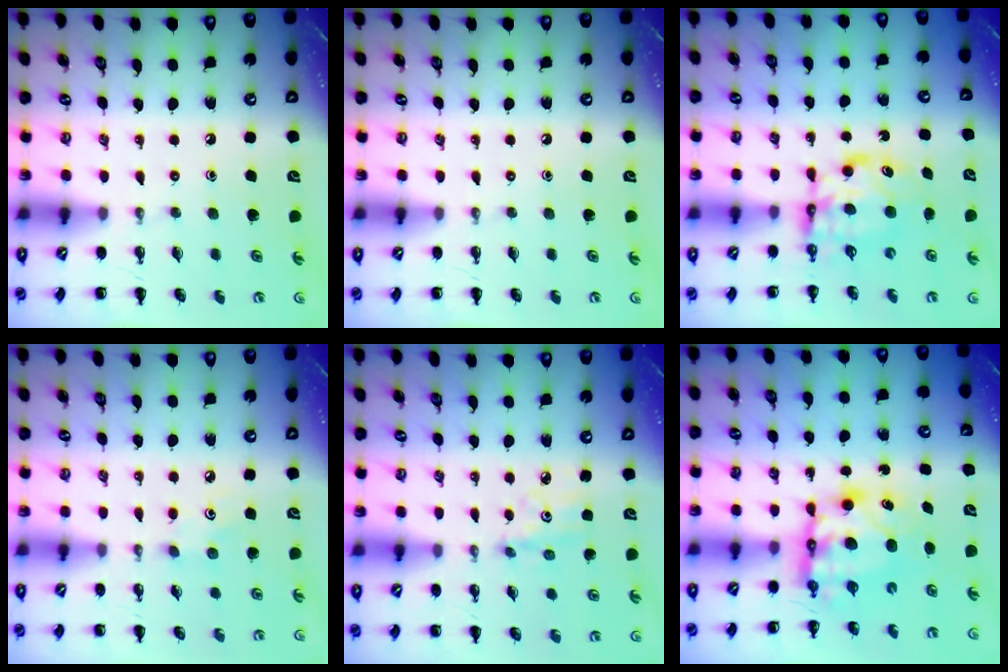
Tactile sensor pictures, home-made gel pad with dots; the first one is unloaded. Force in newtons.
{"total": 0.0}
{"total": 5.7, "press": 5.6, "slide": 1.4}
{"total": 3.0, "press": 2.9, "slide": 0.8}
{"total": 4.4, "press": 4.2, "slide": 1.6}
{"total": 7.3, "press": 7.1, "slide": 1.5}